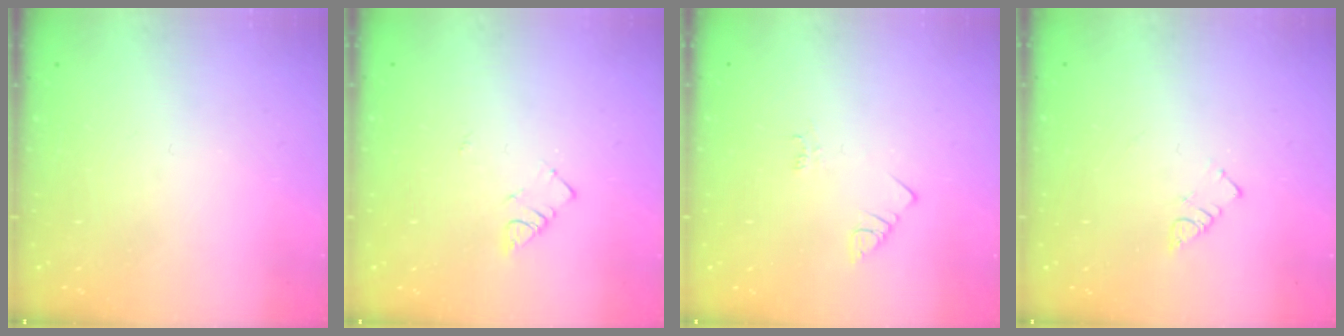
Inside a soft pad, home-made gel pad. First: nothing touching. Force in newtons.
{"total": 2.8, "press": 2.7, "slide": 0.4}
{"total": 1.4, "press": 1.4, "slide": 0.3}
{"total": 3.2, "press": 3.2, "slide": 0.4}